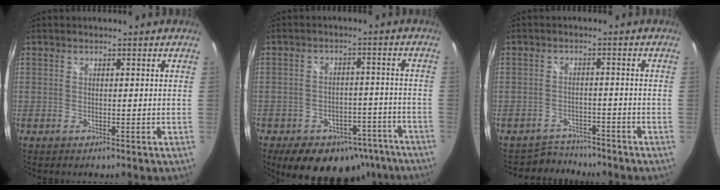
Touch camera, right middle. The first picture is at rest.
{"total": 15.8, "force": [-11.3, 9.1, 6.4], "torque": [-0.119, 0.024, -0.122]}
{"total": 4.7, "force": [-4.4, 1.6, -0.5], "torque": [-0.002, 0.005, -0.073]}